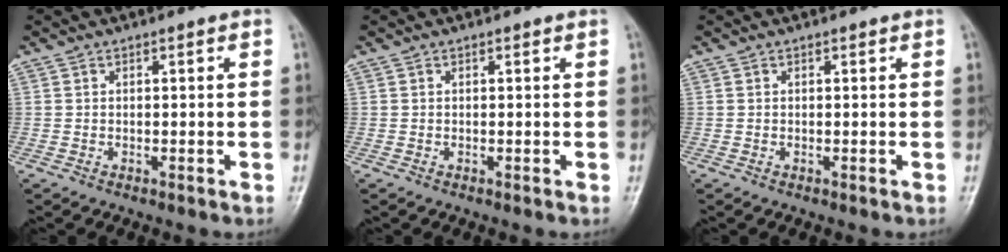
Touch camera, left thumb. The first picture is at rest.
{"total": 0.0}
{"total": 0.0}